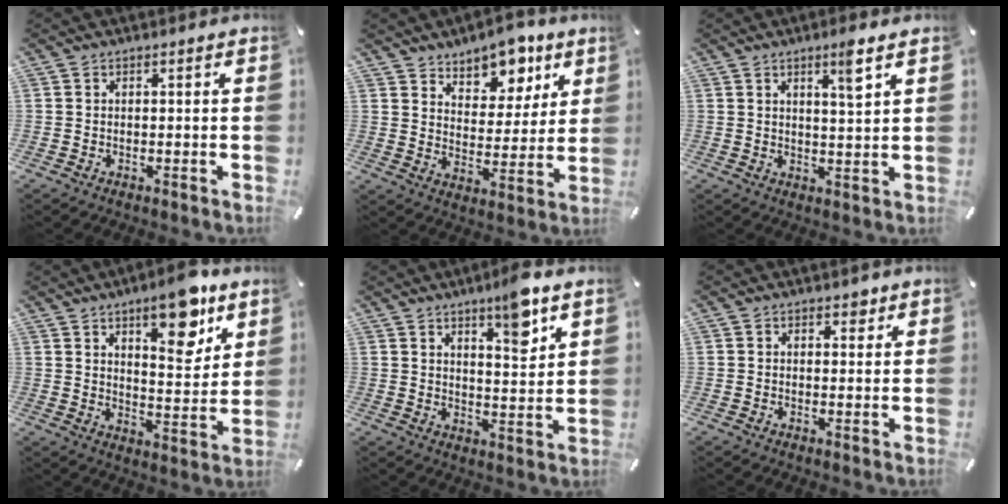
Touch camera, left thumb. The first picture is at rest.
{"total": 9.7, "force": [7.9, 5.4, 1.7], "torque": [-0.016, -0.073, 0.141]}
{"total": 5.5, "force": [3.5, 0.5, 4.3], "torque": [-0.061, -0.019, 0.052]}
{"total": 13.3, "force": [8.3, 5.6, 8.8], "torque": [-0.109, -0.049, 0.138]}
{"total": 8.1, "force": [6.0, 1.7, 5.2], "torque": [-0.070, -0.042, 0.098]}
{"total": 1.7, "force": [1.0, 1.1, 0.7], "torque": [0.001, -0.002, 0.014]}